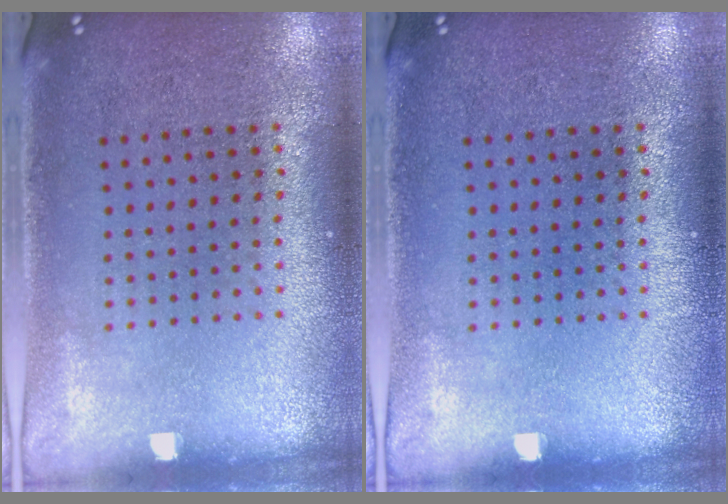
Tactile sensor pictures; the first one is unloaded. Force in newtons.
{"total": 0.0}